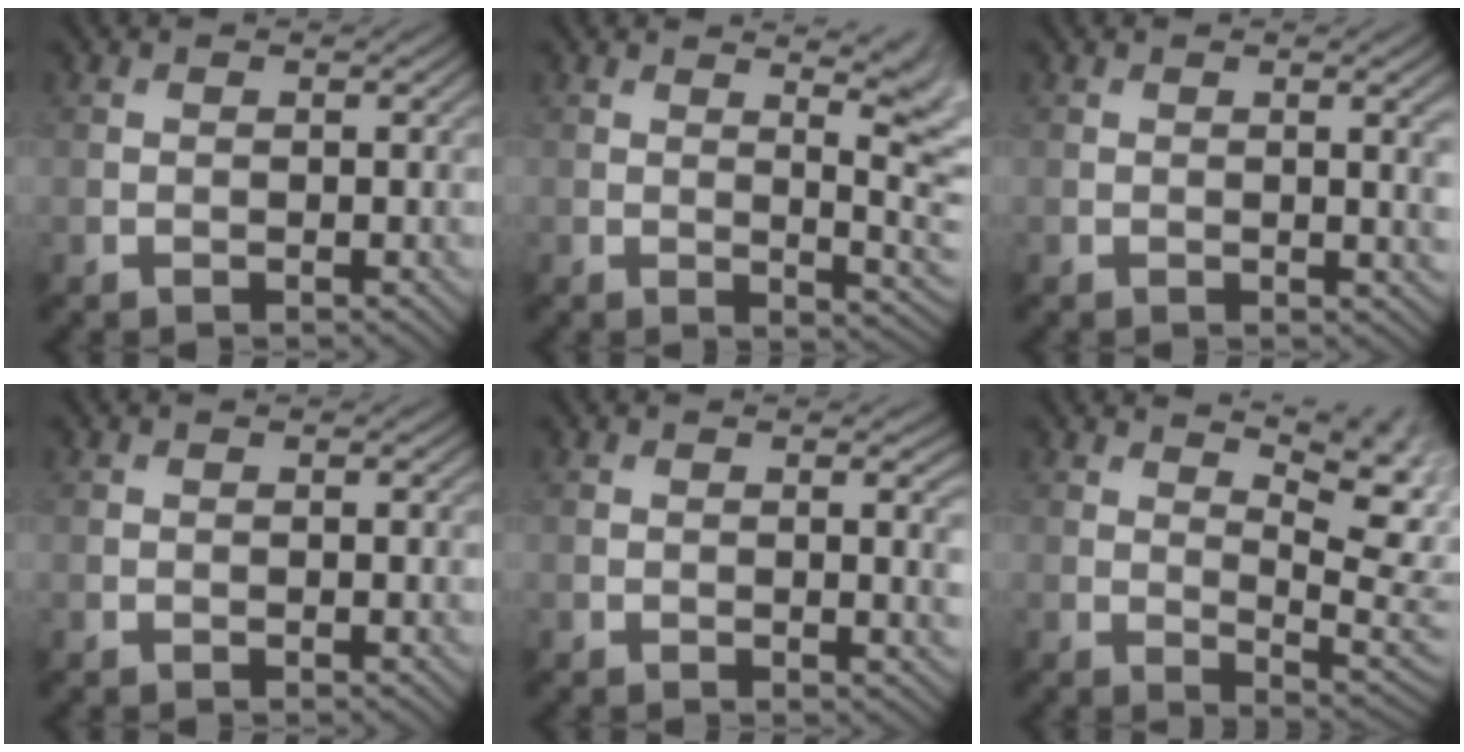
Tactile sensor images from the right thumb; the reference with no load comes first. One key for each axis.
{"total": 6.9, "fx": 2.2, "fy": 2.2, "fz": 6.2, "tx": -0.064, "ty": 0.007, "tz": 0.032}
{"total": 2.2, "fx": 0.2, "fy": 0.3, "fz": 2.1, "tx": -0.031, "ty": 0.002, "tz": 0.003}
{"total": 0.0}
{"total": 2.1, "fx": 0.2, "fy": 0.5, "fz": 2.1, "tx": -0.029, "ty": -0.001, "tz": 0.002}
{"total": 10.1, "fx": 4.6, "fy": 3.8, "fz": 8.1, "tx": -0.115, "ty": 0.017, "tz": 0.068}